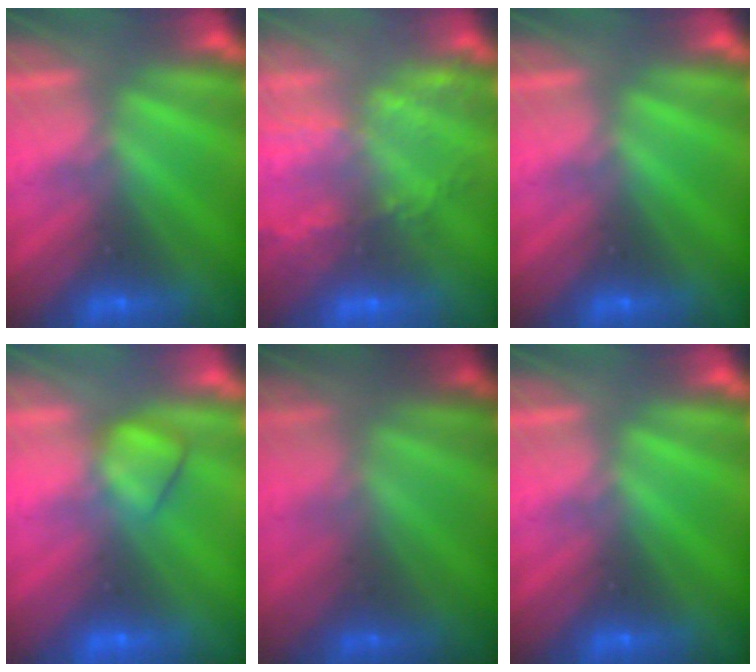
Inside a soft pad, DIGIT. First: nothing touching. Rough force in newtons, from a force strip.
{"total": 8.3}
{"total": 0.0}
{"total": 4.4}
{"total": 1.7}
{"total": 0.0}